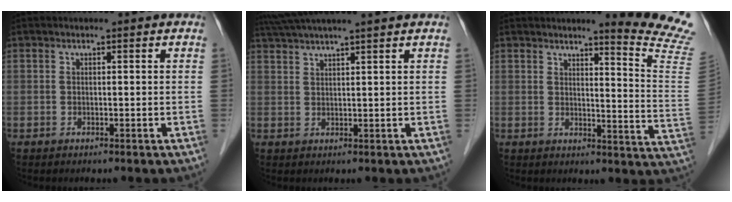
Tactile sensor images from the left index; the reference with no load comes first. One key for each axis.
{"total": 8.5, "fx": 7.4, "fy": -1.3, "fz": 4.0, "tx": -0.071, "ty": 0.033, "tz": 0.116}
{"total": 12.8, "fx": 11.8, "fy": -2.3, "fz": 4.1, "tx": -0.049, "ty": -0.115, "tz": 0.116}